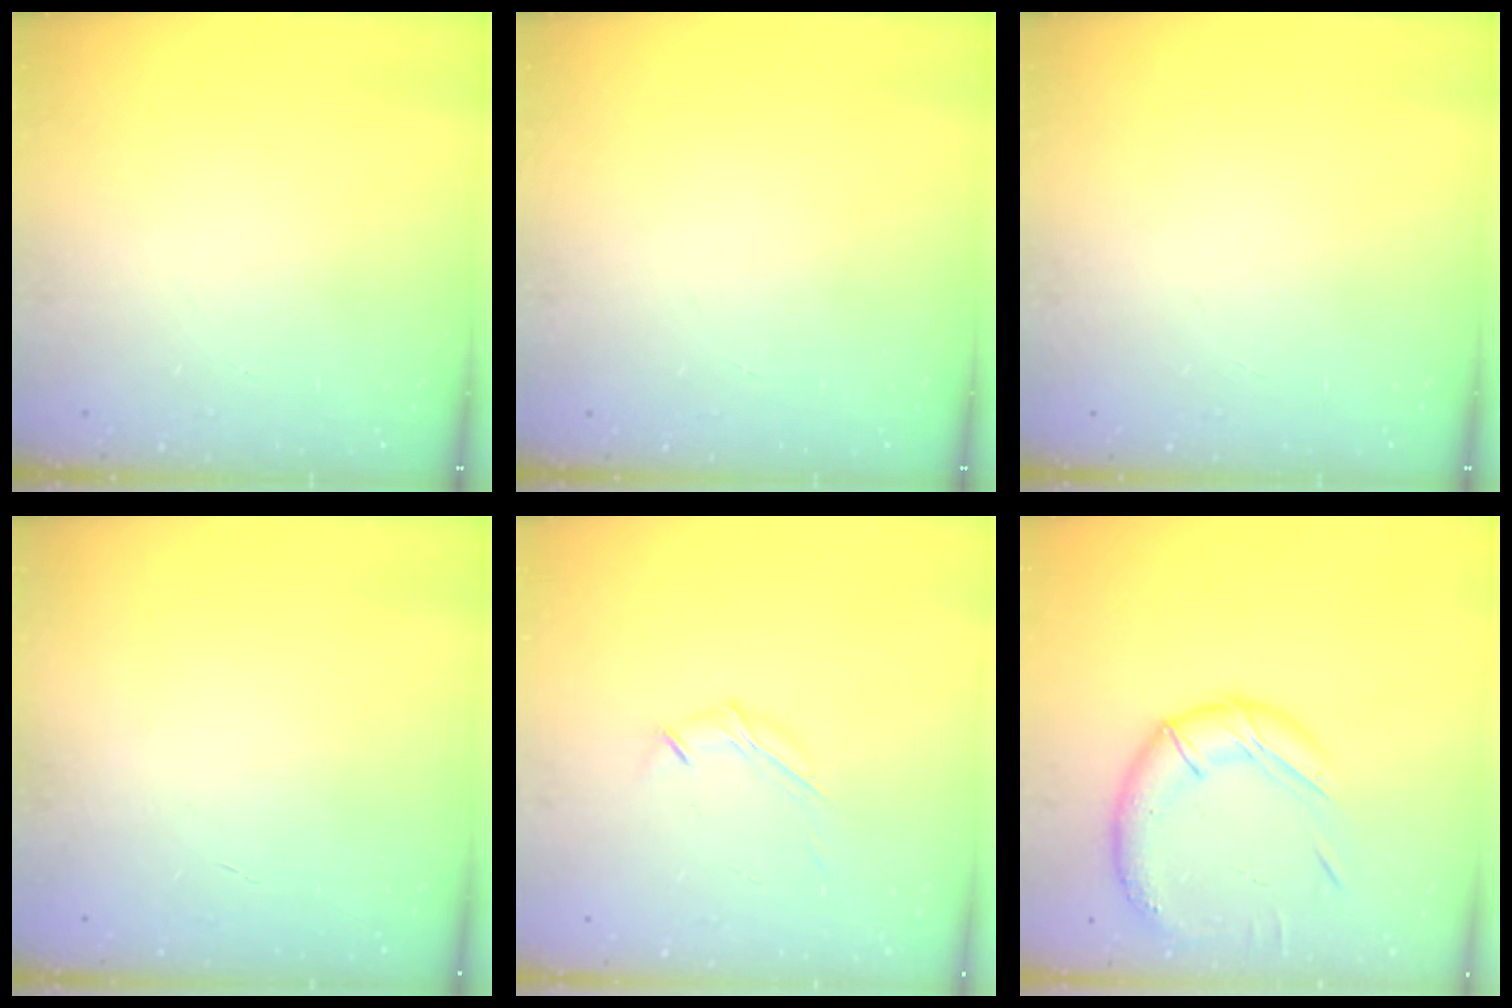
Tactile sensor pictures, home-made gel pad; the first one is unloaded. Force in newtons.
{"total": 0.0}
{"total": 0.0}
{"total": 0.0}
{"total": 5.7, "press": 5.6, "slide": 0.7}
{"total": 15.8, "press": 15.7, "slide": 1.7}